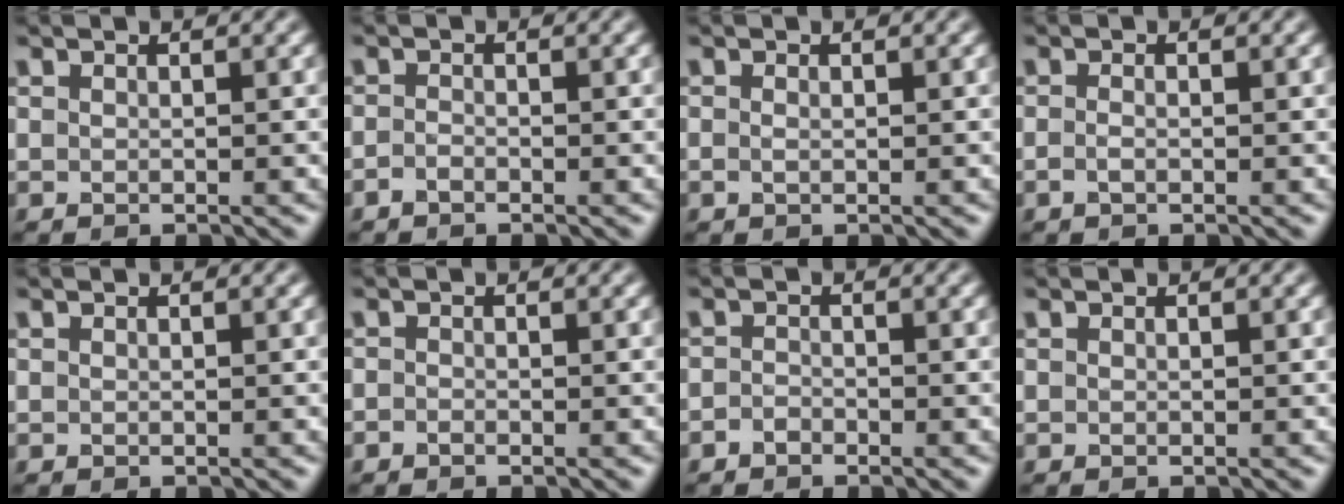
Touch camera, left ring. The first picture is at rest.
{"total": 0.8, "force": [-0.6, 0.3, 0.4], "torque": [-0.009, -0.001, -0.013]}
{"total": 0.7, "force": [0.1, 0.3, 0.7], "torque": [-0.015, 0.000, 0.001]}
{"total": 1.0, "force": [-0.3, 0.3, 0.8], "torque": [-0.019, -0.002, -0.008]}
{"total": 0.0}
{"total": 0.5, "force": [-0.4, 0.2, 0.2], "torque": [-0.001, -0.002, -0.008]}
{"total": 1.0, "force": [-0.7, 0.6, 0.3], "torque": [-0.005, 0.000, -0.015]}
{"total": 0.0}